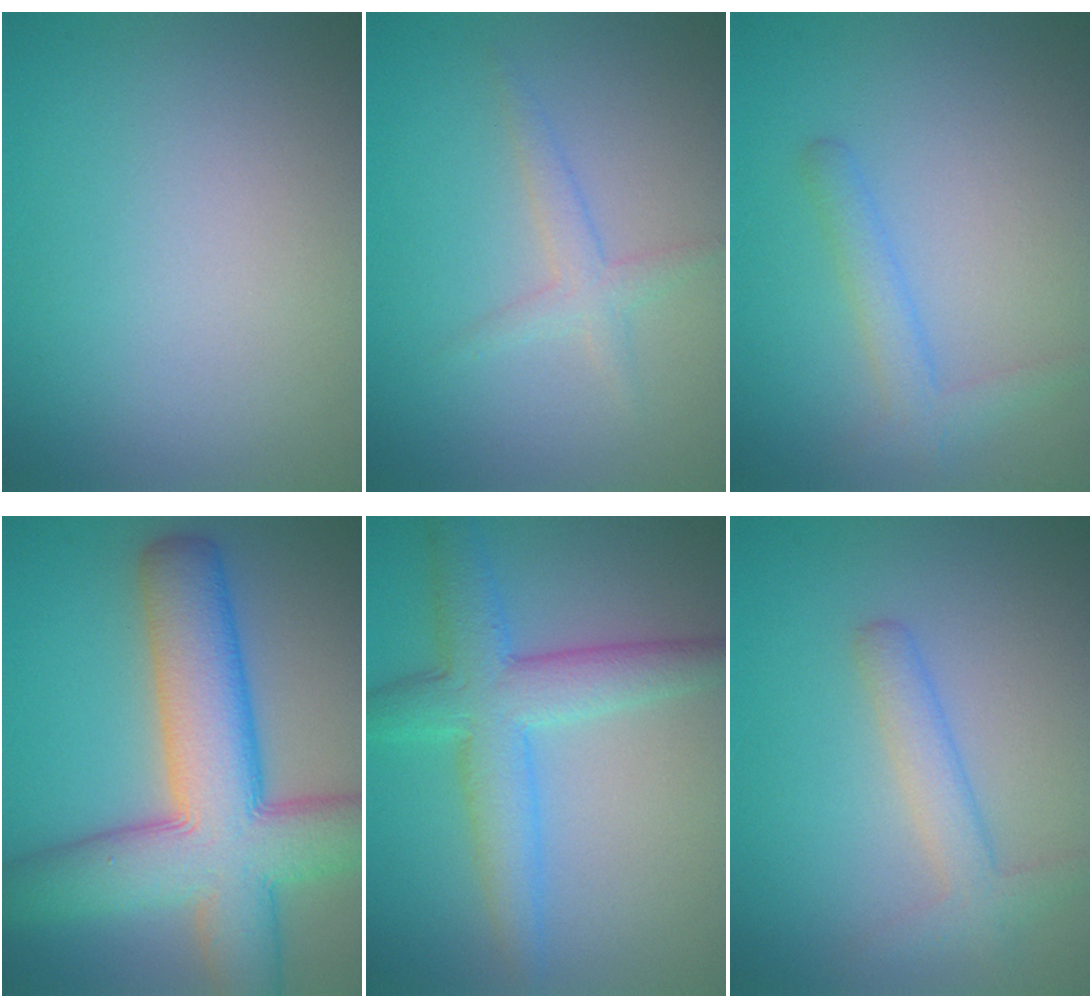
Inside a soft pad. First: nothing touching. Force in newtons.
{"total": 1.8, "press": 1.8, "slide": 0.0}
{"total": 2.0, "press": 2.0, "slide": 0.2}
{"total": 11.8, "press": 11.8, "slide": 0.4}
{"total": 5.5, "press": 5.5, "slide": 0.0}
{"total": 2.7, "press": 2.7, "slide": 0.1}